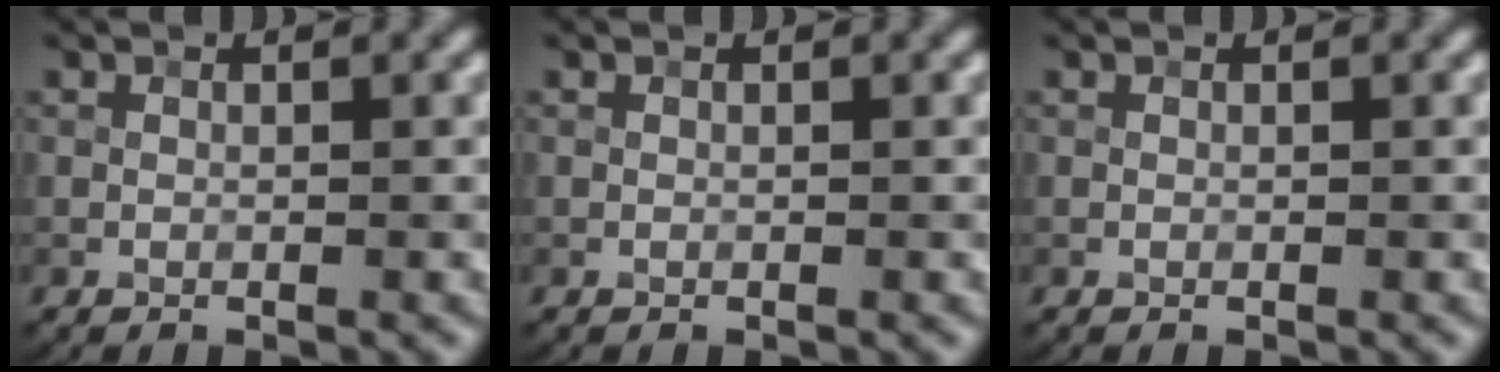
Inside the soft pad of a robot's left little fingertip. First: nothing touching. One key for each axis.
{"total": 0.0}
{"total": 0.0}